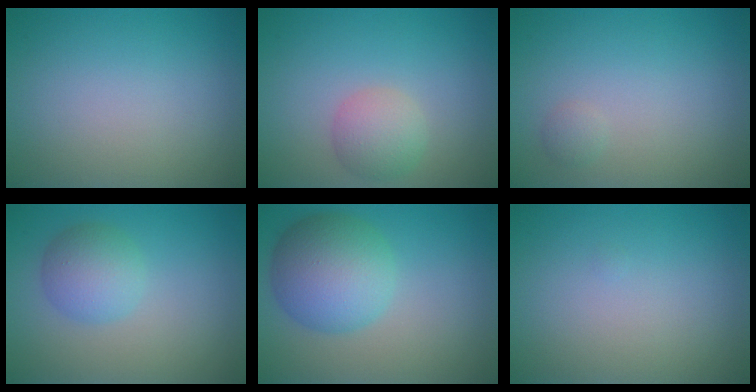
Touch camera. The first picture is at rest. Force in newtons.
{"total": 2.8, "press": 2.8, "slide": 0.2}
{"total": 0.7, "press": 0.7, "slide": 0.0}
{"total": 3.4, "press": 3.4, "slide": 0.2}
{"total": 6.8, "press": 6.8, "slide": 0.2}
{"total": 0.0}